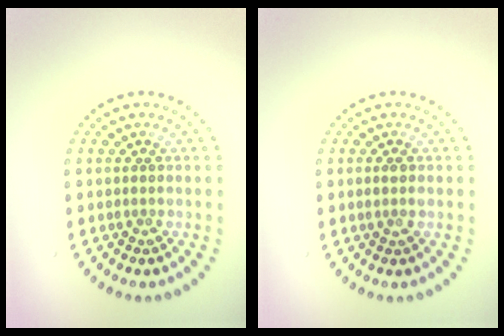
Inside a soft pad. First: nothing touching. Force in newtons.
{"total": 0.9, "press": 0.9, "slide": 0.2}